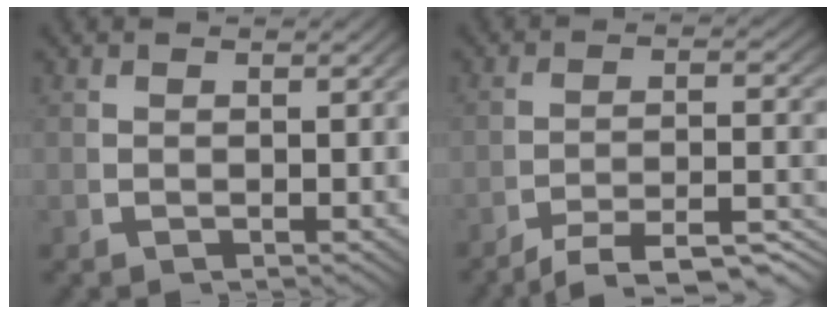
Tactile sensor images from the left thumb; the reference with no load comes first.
{"total": 6.7, "force": [-4.7, 2.5, 4.0], "torque": [-0.056, -0.014, -0.065]}